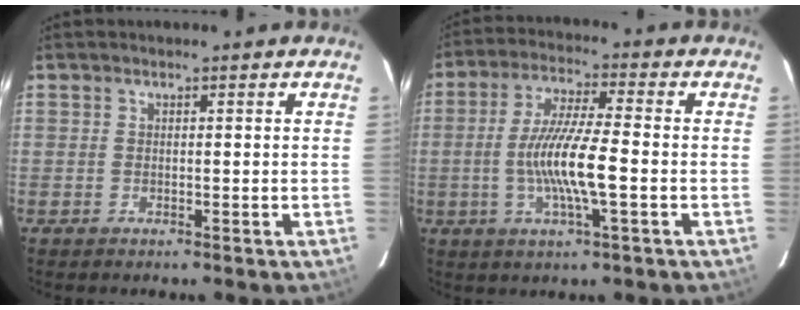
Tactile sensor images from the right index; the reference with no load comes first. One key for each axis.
{"total": 10.9, "fx": -2.2, "fy": 1.1, "fz": 10.6, "tx": -0.206, "ty": -0.004, "tz": -0.042}